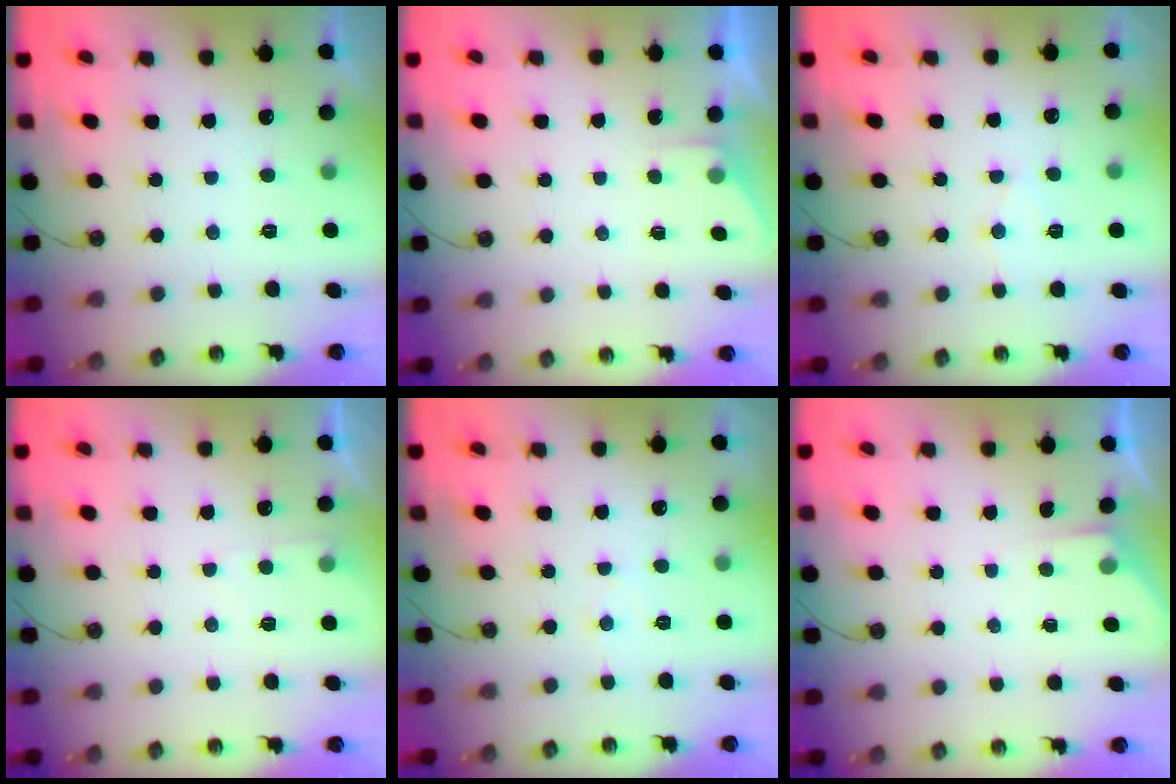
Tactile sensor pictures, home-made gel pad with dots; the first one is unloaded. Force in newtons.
{"total": 1.8, "press": 1.8, "slide": 0.3}
{"total": 6.0, "press": 6.0, "slide": 0.3}
{"total": 3.2, "press": 3.1, "slide": 0.4}
{"total": 3.9, "press": 3.9, "slide": 0.5}
{"total": 3.1, "press": 3.1, "slide": 0.4}